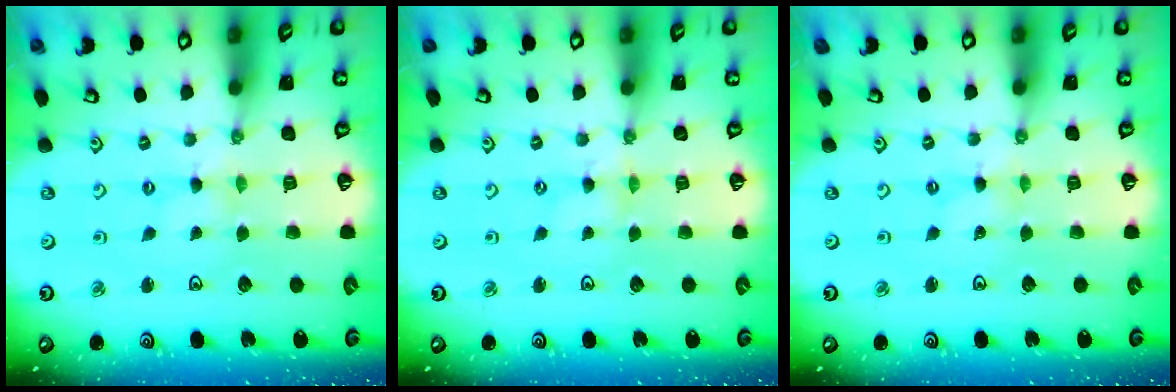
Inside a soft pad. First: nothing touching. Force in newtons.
{"total": 1.1, "press": 1.1, "slide": 0.1}
{"total": 0.0}